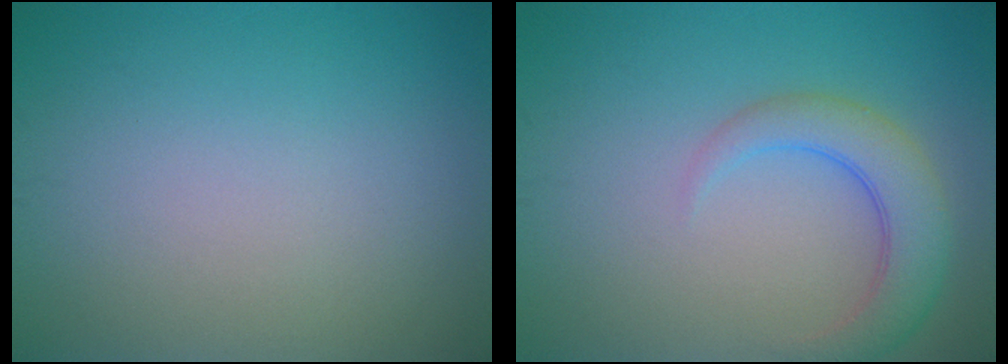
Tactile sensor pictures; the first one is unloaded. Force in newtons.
{"total": 4.0, "press": 4.0, "slide": 0.3}